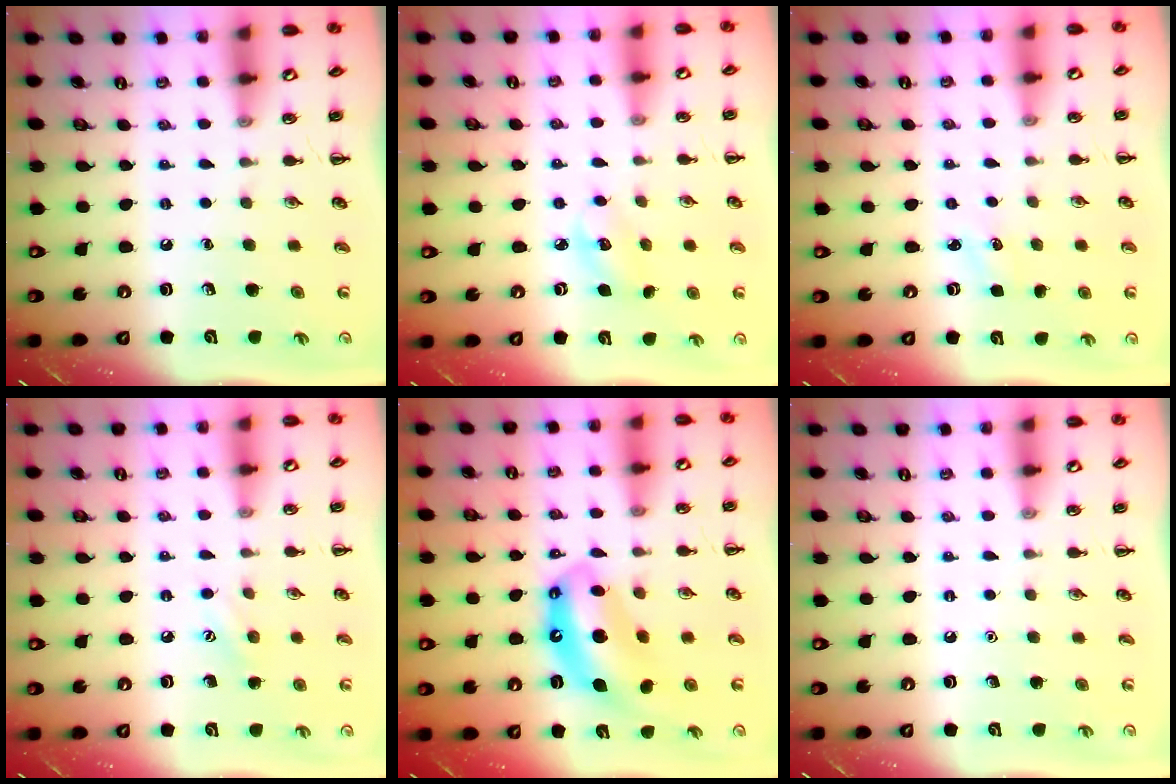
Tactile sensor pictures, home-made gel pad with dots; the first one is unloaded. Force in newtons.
{"total": 3.9, "press": 3.8, "slide": 0.8}
{"total": 1.8, "press": 1.7, "slide": 0.5}
{"total": 6.2, "press": 6.0, "slide": 1.5}
{"total": 12.2, "press": 11.8, "slide": 3.3}
{"total": 1.6, "press": 1.6, "slide": 0.1}